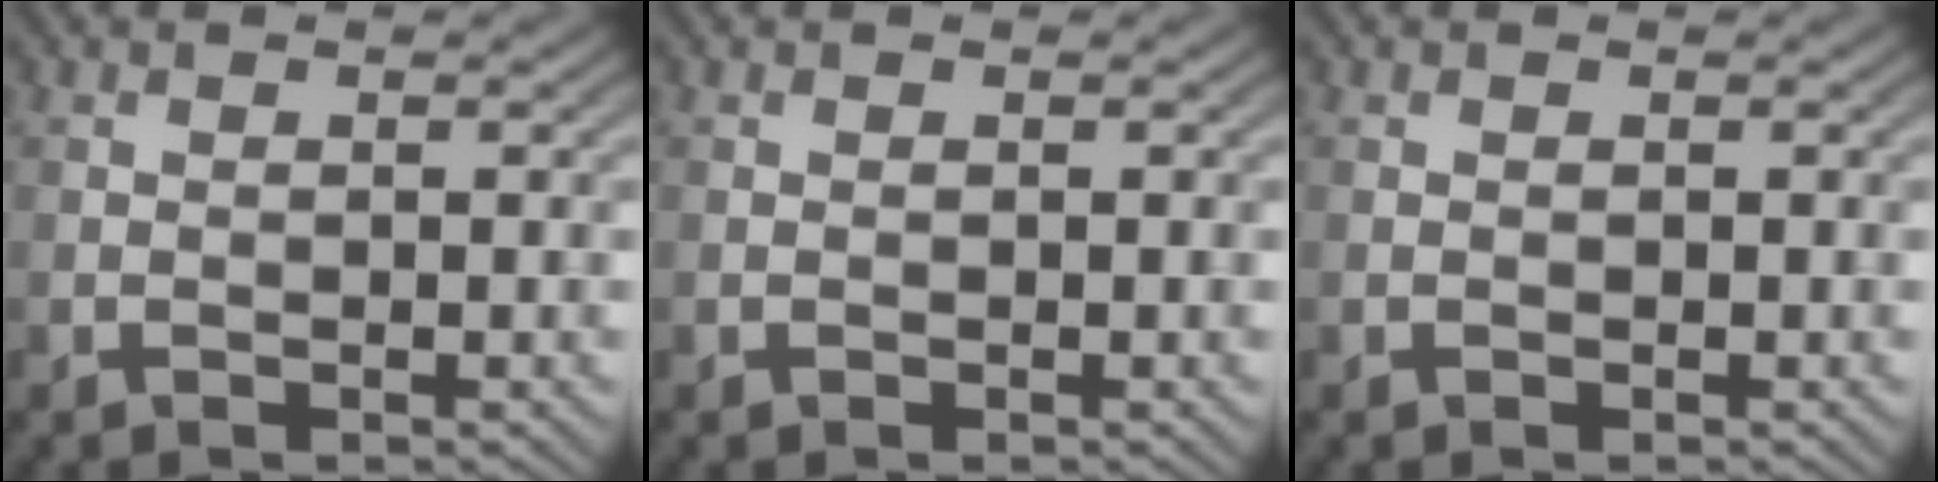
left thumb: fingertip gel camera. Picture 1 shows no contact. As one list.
[{"total": 0.0}, {"total": 0.0}]